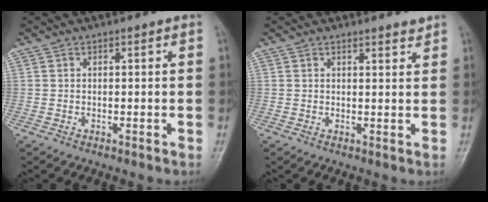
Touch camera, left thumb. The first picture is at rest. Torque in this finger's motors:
{"motor_torque": [-0.31, 0.06, -0.20, -0.07, 0.02]}